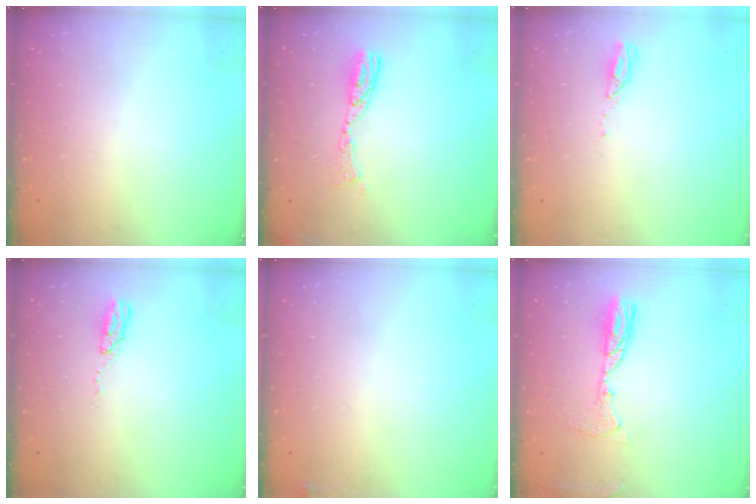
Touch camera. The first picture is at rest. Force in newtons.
{"total": 9.2, "press": 9.1, "slide": 0.7}
{"total": 3.4, "press": 3.4, "slide": 0.3}
{"total": 3.8, "press": 3.8, "slide": 0.3}
{"total": 3.9, "press": 3.8, "slide": 0.6}
{"total": 9.1, "press": 8.9, "slide": 1.7}